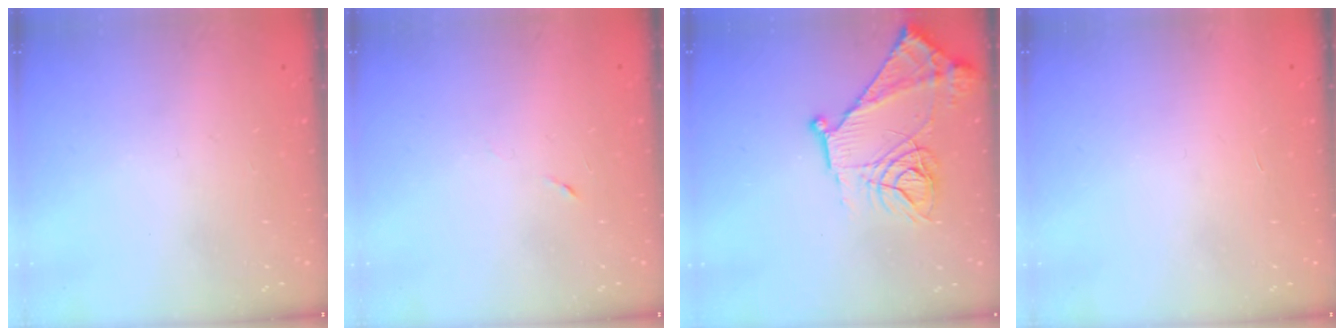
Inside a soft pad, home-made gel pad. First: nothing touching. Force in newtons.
{"total": 3.3, "press": 3.0, "slide": 1.4}
{"total": 15.5, "press": 15.4, "slide": 1.4}
{"total": 1.7, "press": 1.7, "slide": 0.1}